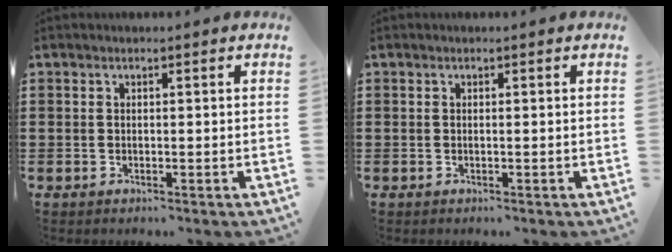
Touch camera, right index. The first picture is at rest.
{"total": 0.0}